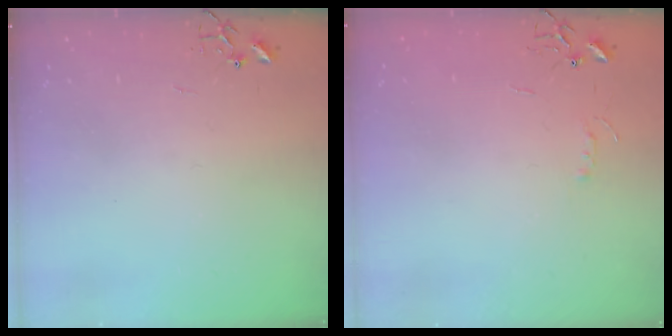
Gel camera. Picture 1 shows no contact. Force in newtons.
{"total": 3.6, "press": 3.6, "slide": 0.6}